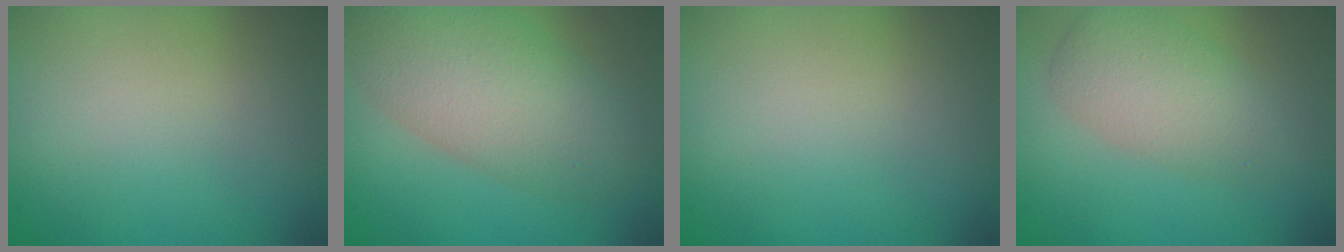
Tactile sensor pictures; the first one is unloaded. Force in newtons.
{"total": 7.7, "press": 7.7, "slide": 0.3}
{"total": 0.0}
{"total": 4.2, "press": 4.2, "slide": 0.1}